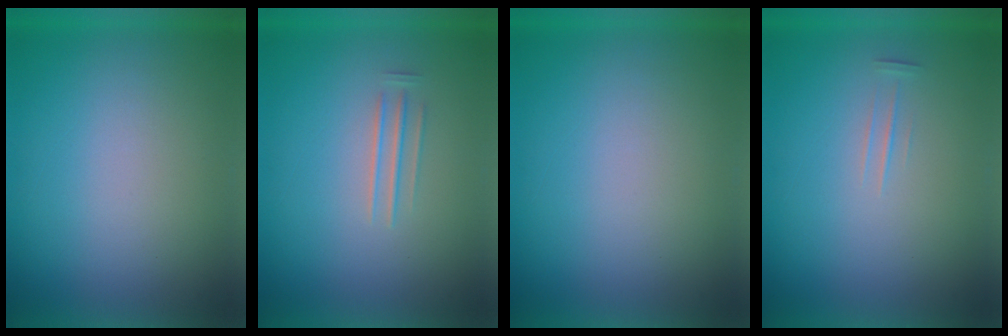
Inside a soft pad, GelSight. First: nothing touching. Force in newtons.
{"total": 1.6}
{"total": 0.0}
{"total": 1.4}